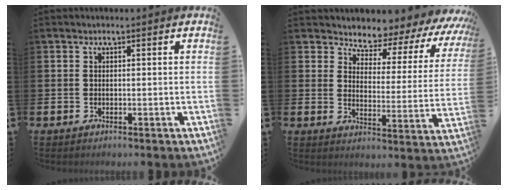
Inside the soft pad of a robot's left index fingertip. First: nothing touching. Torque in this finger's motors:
{"motor_torque": [0.86, -0.77, 0.25, 0.11]}